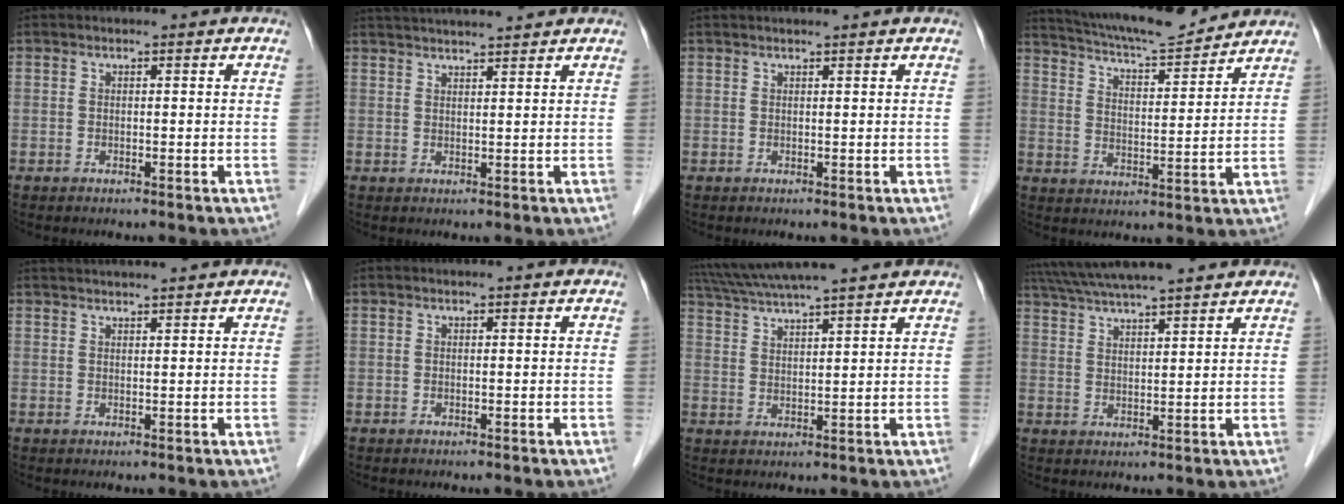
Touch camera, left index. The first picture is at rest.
{"total": 9.6, "force": [8.9, 0.2, 3.5], "torque": [-0.060, 0.031, 0.129]}
{"total": 2.2, "force": [1.9, -0.1, 0.9], "torque": [-0.008, 0.019, 0.030]}
{"total": 13.9, "force": [13.0, 1.4, 4.7], "torque": [-0.087, 0.008, 0.201]}
{"total": 6.7, "force": [6.2, 0.0, 2.5], "torque": [-0.033, 0.034, 0.085]}
{"total": 0.0}
{"total": 14.5, "force": [12.8, 0.5, 6.9], "torque": [-0.128, 0.040, 0.199]}
{"total": 14.4, "force": [12.7, 1.1, 6.7], "torque": [-0.122, 0.039, 0.199]}